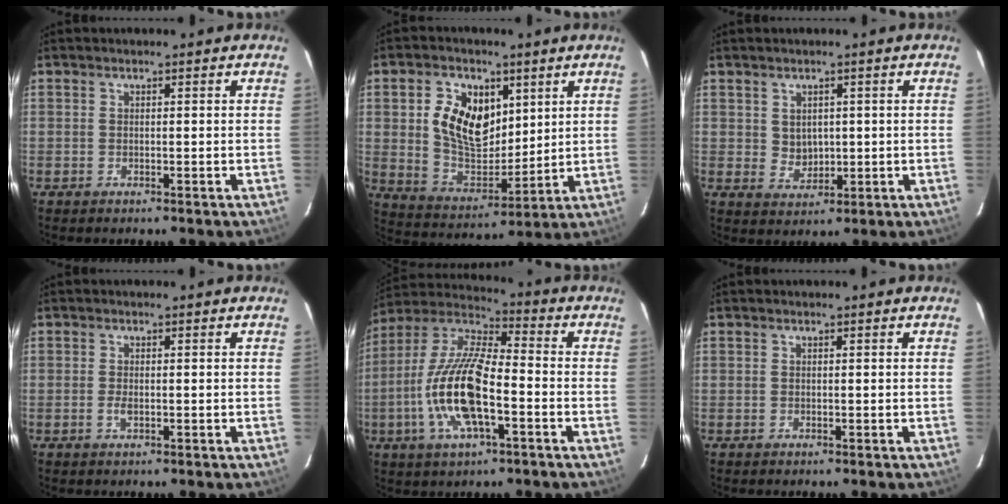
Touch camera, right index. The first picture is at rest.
{"total": 12.8, "force": [3.9, 8.5, 8.8], "torque": [-0.170, 0.012, 0.084]}
{"total": 3.7, "force": [0.8, 3.2, 1.6], "torque": [-0.026, 0.003, 0.025]}
{"total": 1.4, "force": [-0.3, 0.6, 1.2], "torque": [-0.025, -0.001, -0.007]}
{"total": 17.0, "force": [-4.9, 5.7, 15.3], "torque": [-0.313, -0.004, -0.102]}
{"total": 0.0}